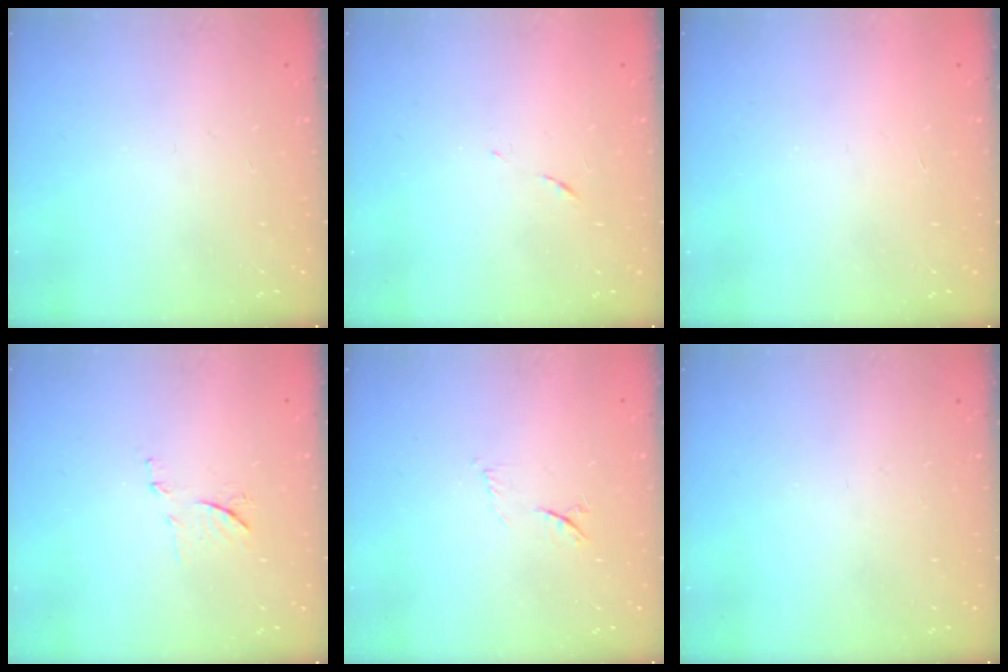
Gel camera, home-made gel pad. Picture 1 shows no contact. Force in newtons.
{"total": 5.0, "press": 5.0, "slide": 0.3}
{"total": 1.5, "press": 1.5, "slide": 0.1}
{"total": 7.2, "press": 7.1, "slide": 0.5}
{"total": 4.7, "press": 4.6, "slide": 1.2}
{"total": 0.0}